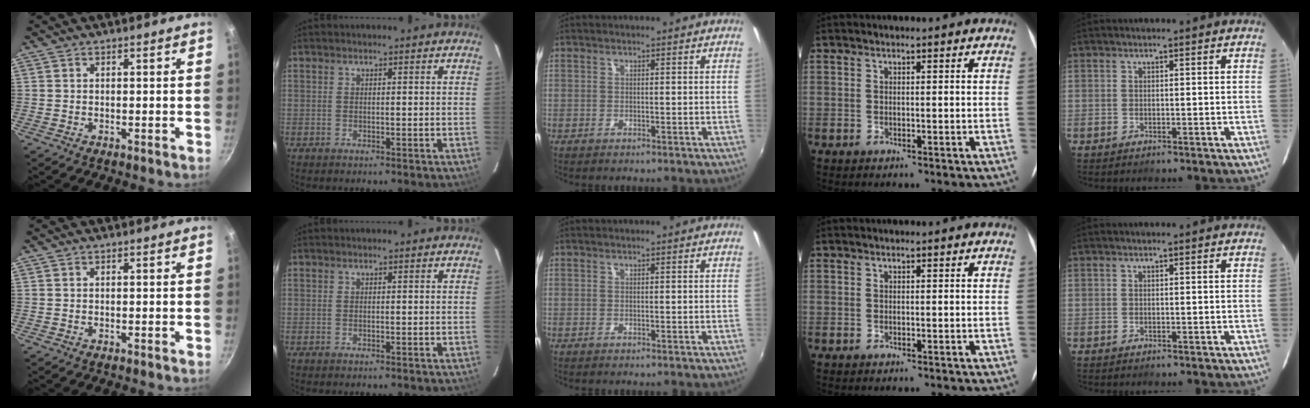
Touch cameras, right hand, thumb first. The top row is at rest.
{}